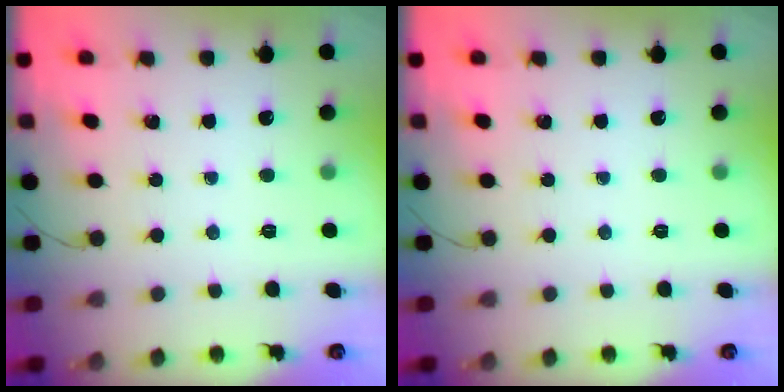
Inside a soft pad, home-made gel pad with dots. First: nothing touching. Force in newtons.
{"total": 0.0}